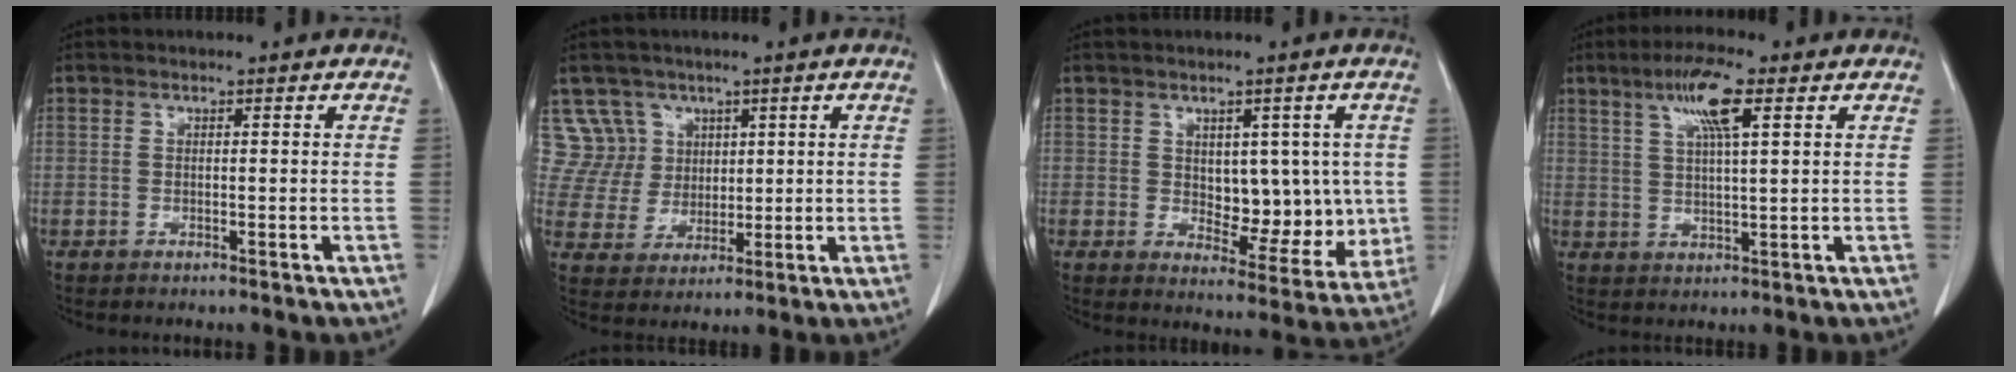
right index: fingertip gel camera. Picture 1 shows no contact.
{"total": 7.2, "force": [3.6, 6.1, -0.6], "torque": [0.017, 0.015, 0.079]}
{"total": 9.1, "force": [0.7, 5.5, 7.2], "torque": [-0.074, 0.005, 0.025]}
{"total": 7.2, "force": [3.5, 0.7, 6.3], "torque": [-0.122, 0.008, 0.064]}